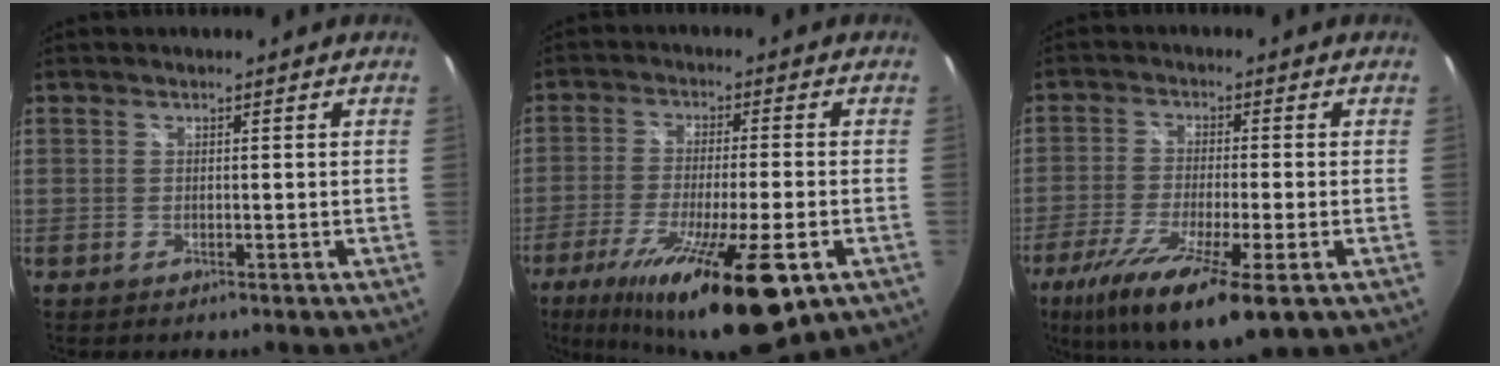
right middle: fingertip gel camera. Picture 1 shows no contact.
{"total": 19.7, "force": [-10.9, 4.2, 15.9], "torque": [-0.283, -0.056, -0.174]}
{"total": 14.7, "force": [-7.8, 2.6, 12.2], "torque": [-0.241, -0.049, -0.135]}